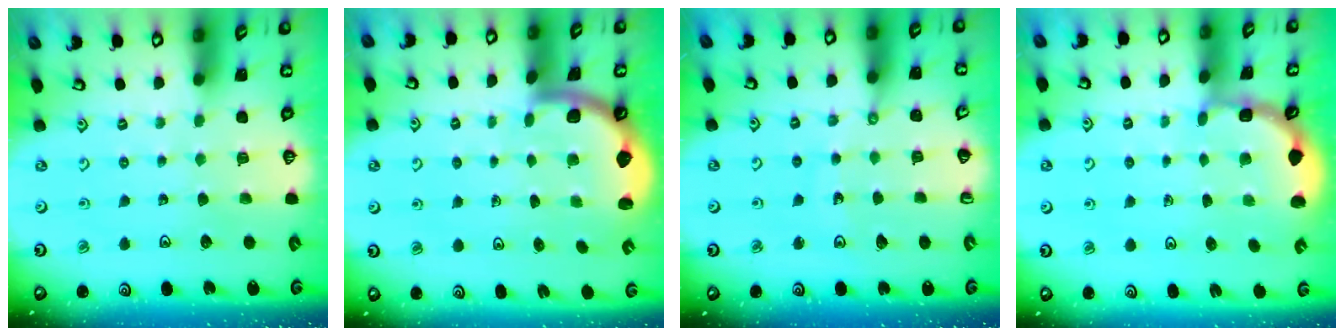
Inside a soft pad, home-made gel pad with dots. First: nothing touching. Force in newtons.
{"total": 1.9, "press": 1.9, "slide": 0.3}
{"total": 8.0, "press": 8.0, "slide": 1.0}
{"total": 2.1, "press": 2.1, "slide": 0.3}